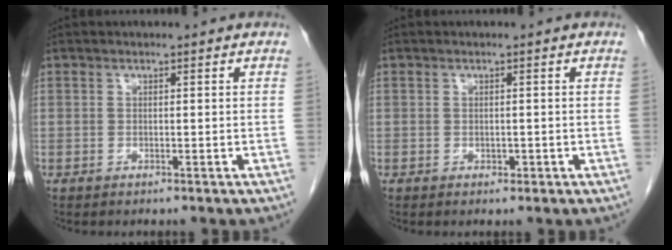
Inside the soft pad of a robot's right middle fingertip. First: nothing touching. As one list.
[{"total": 0.6, "force": [-0.2, 0.4, 0.4], "torque": [-0.005, 0.001, -0.002]}]